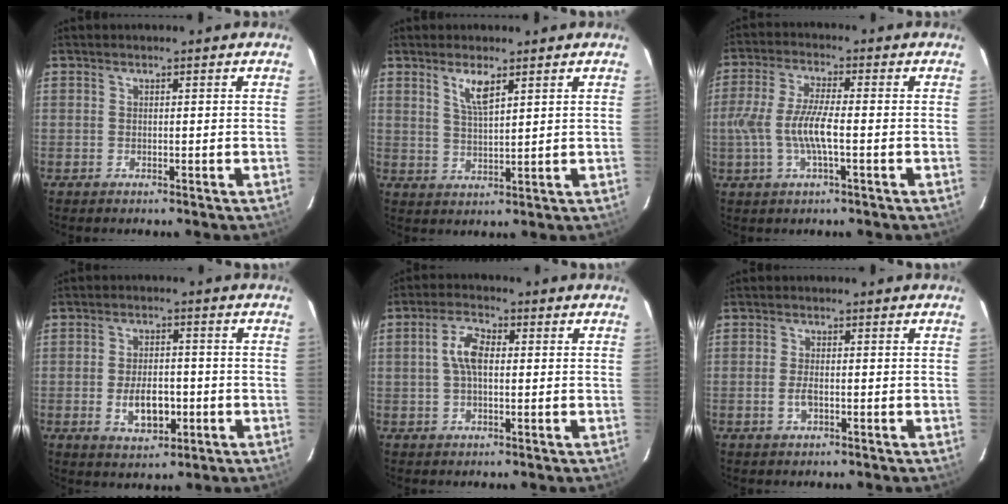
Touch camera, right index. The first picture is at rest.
{"total": 4.5, "force": [2.7, 1.1, 3.4], "torque": [-0.065, -0.002, 0.053]}
{"total": 8.9, "force": [-1.8, 1.9, 8.5], "torque": [-0.176, -0.002, -0.035]}
{"total": 7.6, "force": [-2.0, 4.1, 6.1], "torque": [-0.117, -0.001, -0.025]}
{"total": 5.3, "force": [0.4, 2.6, 4.6], "torque": [-0.091, 0.014, 0.008]}
{"total": 2.4, "force": [-0.8, 1.0, 2.0], "torque": [-0.041, -0.001, -0.014]}